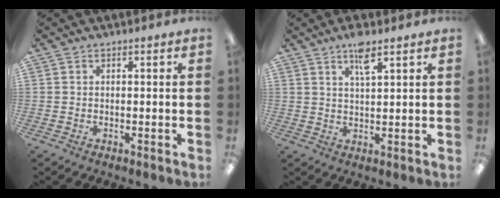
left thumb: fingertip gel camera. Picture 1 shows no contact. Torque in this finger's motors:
{"motor_torque": [0.85, 0.21, 0.97, -0.53, 0.00]}